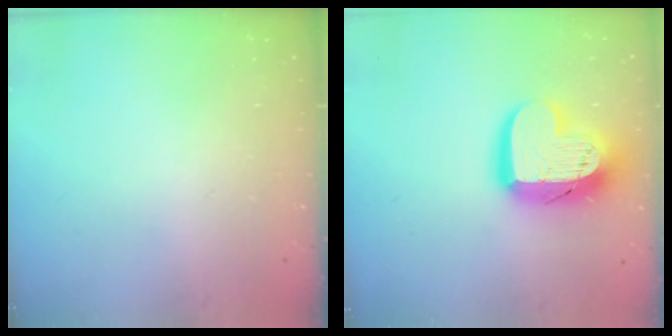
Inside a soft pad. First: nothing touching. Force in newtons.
{"total": 17.0, "press": 17.0, "slide": 1.3}